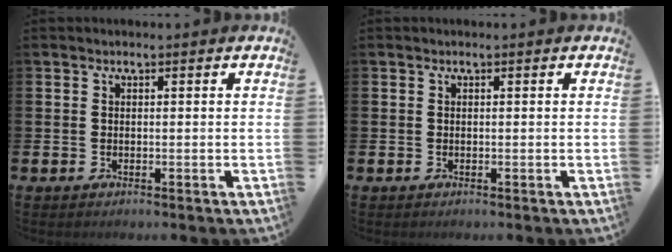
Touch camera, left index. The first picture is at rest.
{"total": 0.0}